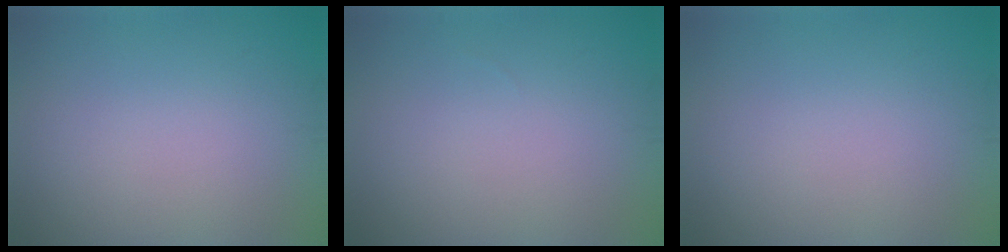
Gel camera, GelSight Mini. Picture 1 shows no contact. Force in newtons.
{"total": 0.0}
{"total": 0.0}